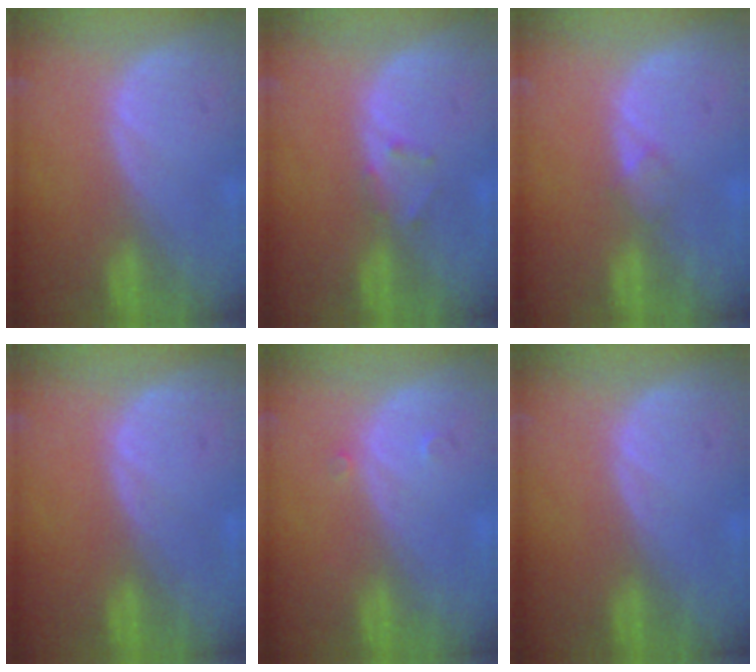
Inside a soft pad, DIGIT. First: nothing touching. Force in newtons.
{"total": 1.3, "press": 1.3, "slide": 0.4}
{"total": 1.4, "press": 1.4, "slide": 0.1}
{"total": 0.0}
{"total": 0.9, "press": 0.7, "slide": 0.5}
{"total": 0.0}